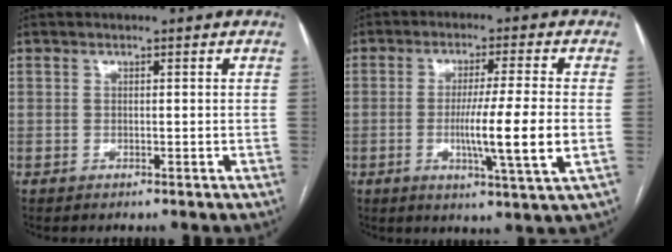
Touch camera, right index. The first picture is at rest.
{"total": 10.7, "force": [-1.6, -0.9, 10.6], "torque": [-0.180, -0.022, -0.032]}